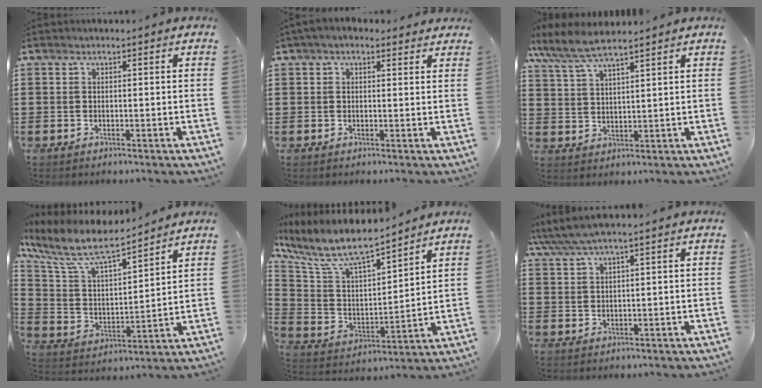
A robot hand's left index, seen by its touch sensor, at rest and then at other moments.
{"total": 1.9, "force": [1.2, 1.0, 1.0], "torque": [-0.023, 0.009, 0.022]}
{"total": 6.0, "force": [5.1, 0.6, 3.0], "torque": [-0.075, -0.016, 0.091]}
{"total": 9.3, "force": [7.2, 2.2, 5.4], "torque": [-0.135, -0.037, 0.121]}
{"total": 9.8, "force": [7.8, 2.4, 5.4], "torque": [-0.138, -0.044, 0.134]}
{"total": 3.3, "force": [2.5, 0.0, 2.2], "torque": [-0.050, 0.000, 0.044]}